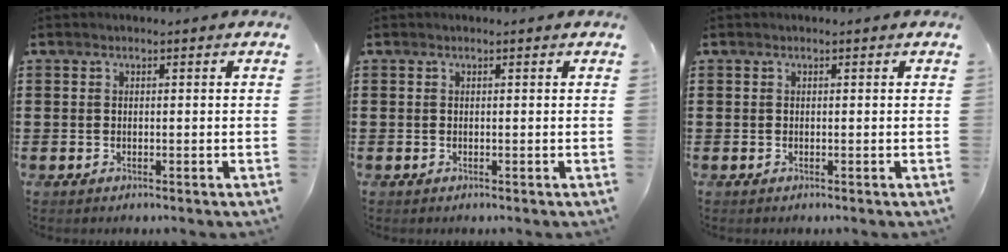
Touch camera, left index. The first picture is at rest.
{"total": 0.0}
{"total": 0.0}